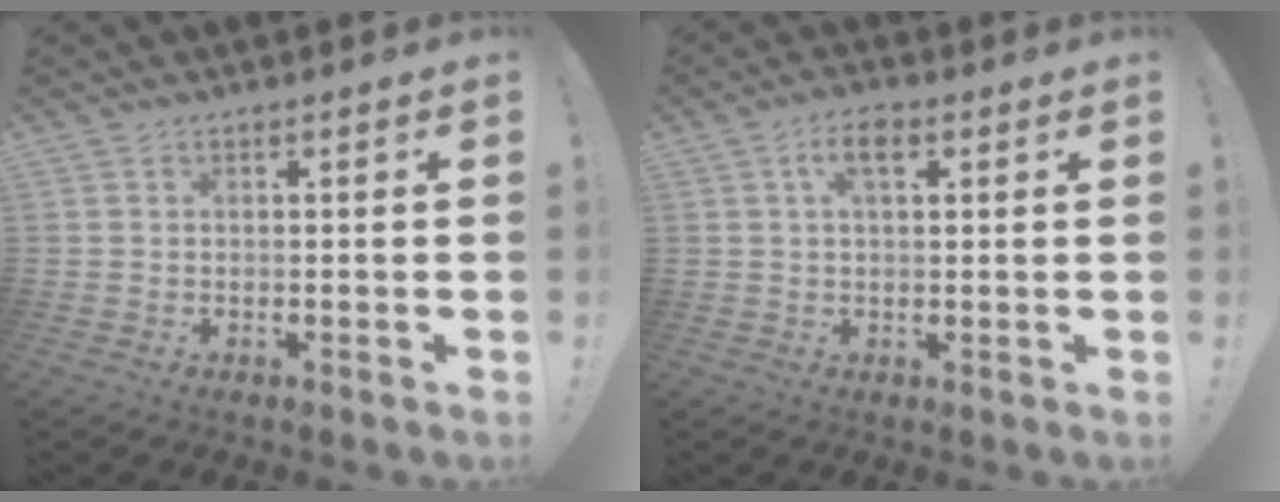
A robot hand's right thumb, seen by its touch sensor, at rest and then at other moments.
{"total": 5.6, "force": [2.1, 2.8, 4.4], "torque": [-0.076, 0.007, 0.034]}